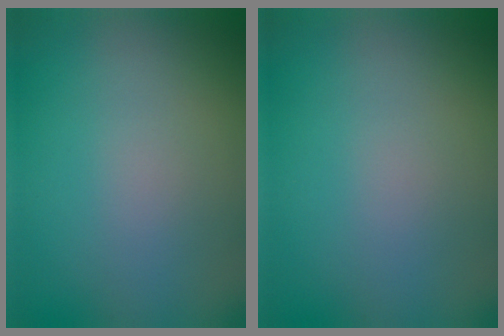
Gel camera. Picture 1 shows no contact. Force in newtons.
{"total": 0.0}